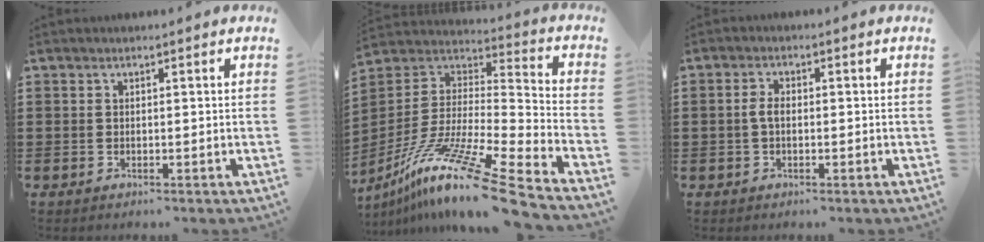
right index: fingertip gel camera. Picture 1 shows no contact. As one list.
[{"total": 15.8, "force": [-11.7, 0.4, 10.6], "torque": [-0.199, 0.020, -0.218]}, {"total": 2.3, "force": [-0.2, 1.1, 2.0], "torque": [-0.047, -0.001, -0.007]}]